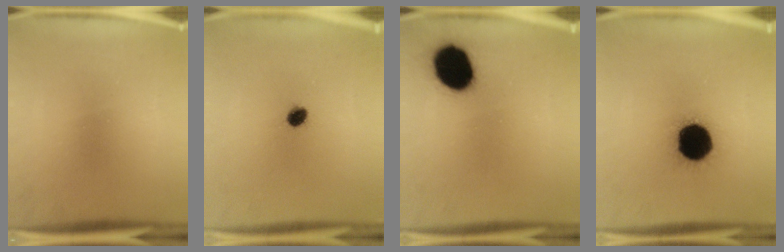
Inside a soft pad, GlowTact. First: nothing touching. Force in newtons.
{"total": 3.5}
{"total": 16.2}
{"total": 19.3}